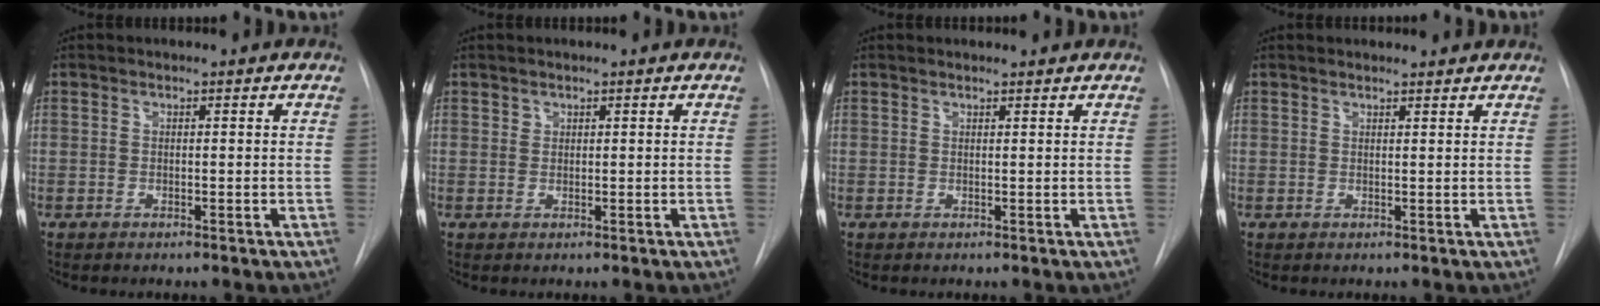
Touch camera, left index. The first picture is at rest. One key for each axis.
{"total": 0.6, "fx": 0.5, "fy": 0.3, "fz": 0.0, "tx": 0.005, "ty": -0.002, "tz": 0.006}
{"total": 2.2, "fx": 2.2, "fy": 0.3, "fz": 0.3, "tx": -0.011, "ty": 0.015, "tz": 0.027}
{"total": 3.4, "fx": 3.3, "fy": 0.6, "fz": 0.5, "tx": -0.011, "ty": 0.014, "tz": 0.039}